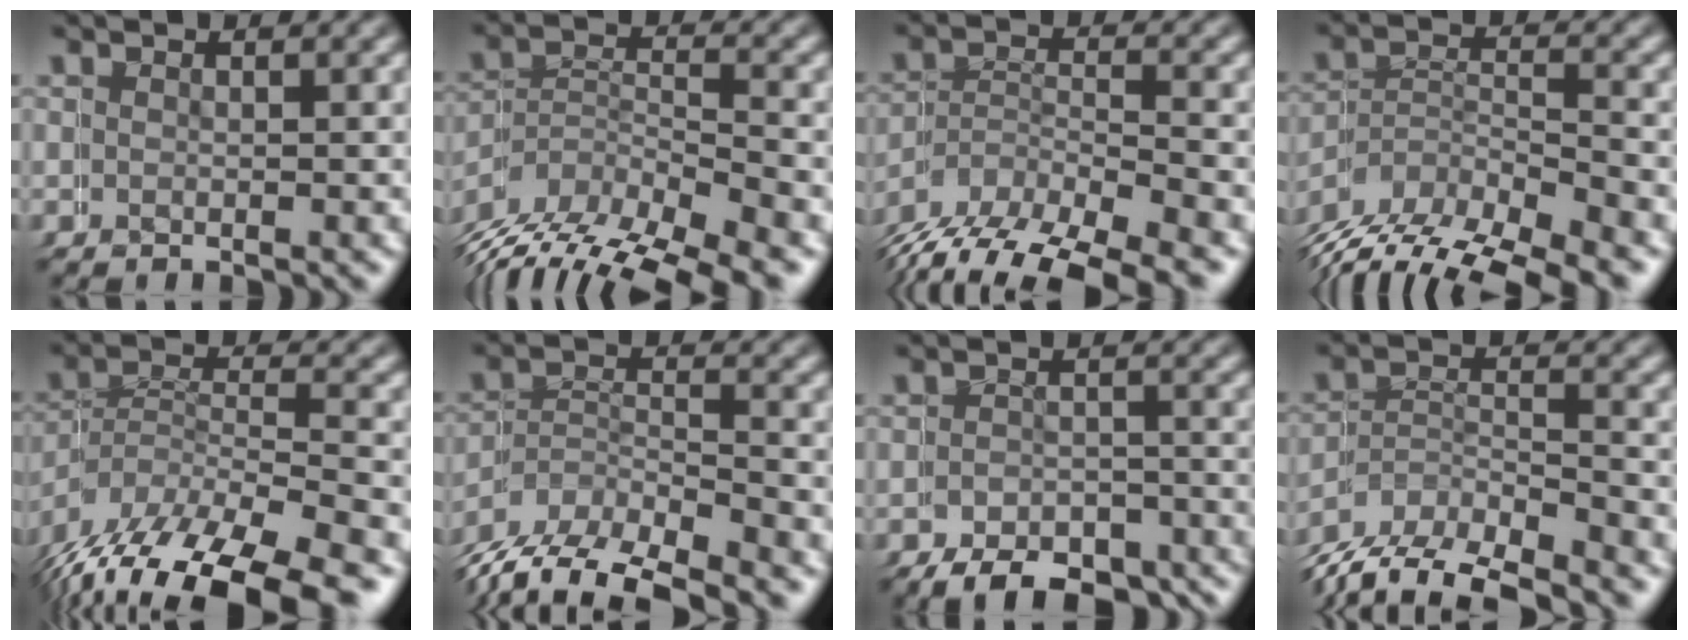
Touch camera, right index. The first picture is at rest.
{"total": 6.7, "force": [-4.4, 4.0, 3.1], "torque": [-0.064, -0.021, -0.065]}
{"total": 8.6, "force": [-5.5, 5.3, 4.0], "torque": [-0.079, -0.029, -0.079]}
{"total": 5.4, "force": [-3.4, 3.4, 2.4], "torque": [-0.039, -0.008, -0.057]}
{"total": 8.7, "force": [-5.5, 5.1, 4.4], "torque": [-0.105, -0.038, -0.070]}
{"total": 8.1, "force": [-6.2, 4.4, 2.7], "torque": [-0.057, -0.023, -0.093]}
{"total": 8.5, "force": [-7.7, 3.5, 1.1], "torque": [-0.019, -0.028, -0.112]}
{"total": 8.4, "force": [-6.7, 4.7, 2.0], "torque": [-0.054, -0.030, -0.105]}